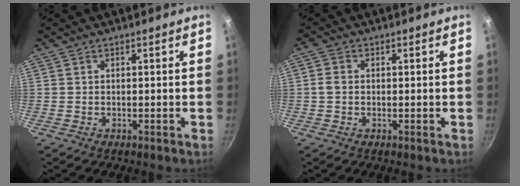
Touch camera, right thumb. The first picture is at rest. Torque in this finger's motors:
{"motor_torque": [1.24, 1.39, 1.18, 0.43, 0.34]}